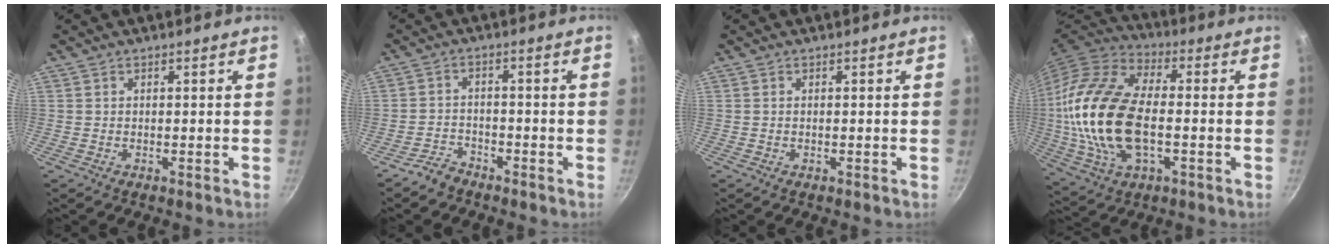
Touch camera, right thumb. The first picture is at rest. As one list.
[{"total": 3.6, "force": [-3.0, 1.7, 0.7], "torque": [-0.006, 0.037, -0.055]}, {"total": 0.0}, {"total": 22.1, "force": [-1.5, 12.3, 18.3], "torque": [-0.366, 0.022, -0.032]}]